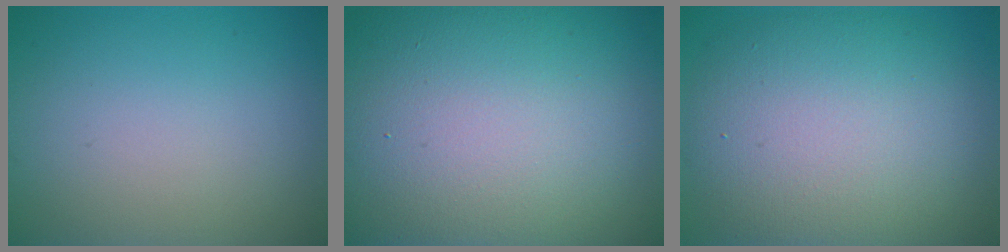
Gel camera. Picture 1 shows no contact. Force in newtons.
{"total": 24.6, "press": 24.6, "slide": 1.1}
{"total": 11.5, "press": 11.4, "slide": 0.6}